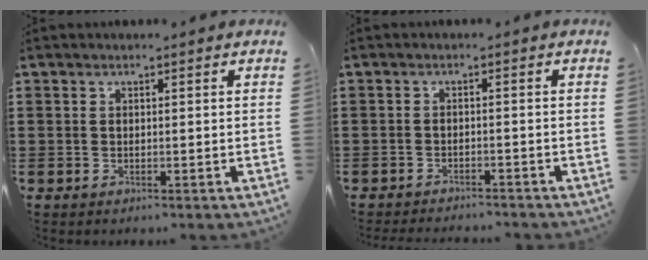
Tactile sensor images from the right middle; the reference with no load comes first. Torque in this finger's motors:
{"motor_torque": [0.79, -0.79, 0.03, 0.05]}